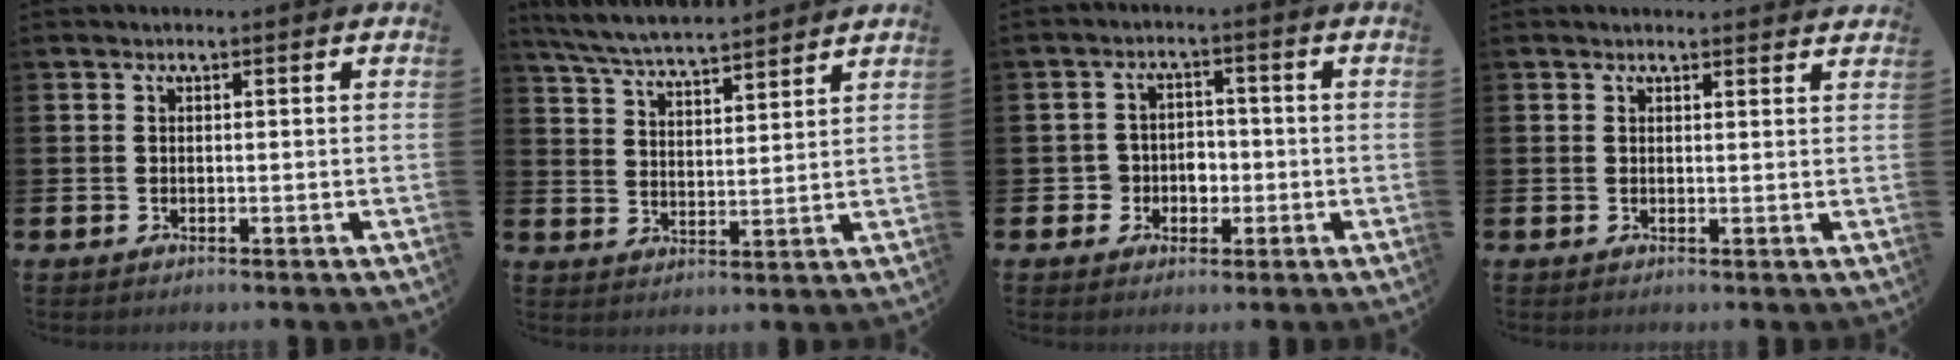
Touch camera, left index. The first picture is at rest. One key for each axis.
{"total": 6.3, "fx": 6.1, "fy": 0.4, "fz": 1.3, "tx": -0.048, "ty": -0.037, "tz": 0.107}
{"total": 3.4, "fx": -1.0, "fy": 3.2, "fz": 0.6, "tx": -0.012, "ty": 0.001, "tz": -0.029}
{"total": 1.3, "fx": 1.3, "fy": 0.2, "fz": 0.0, "tx": 0.013, "ty": -0.008, "tz": 0.020}